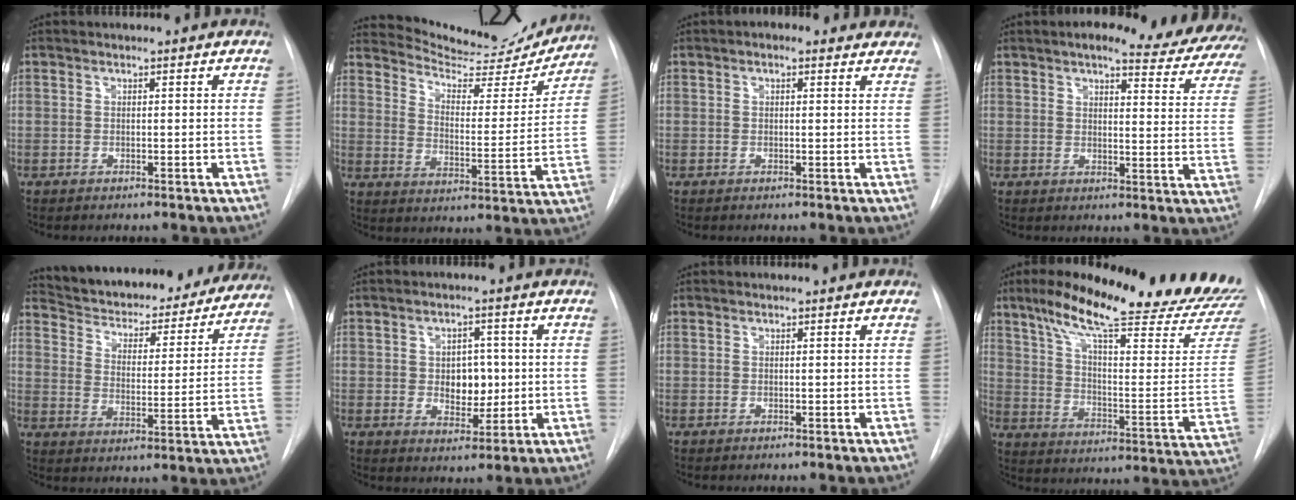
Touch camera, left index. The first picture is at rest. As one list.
[{"total": 17.6, "force": [16.9, 2.8, 3.7], "torque": [-0.052, -0.055, 0.224]}, {"total": 3.6, "force": [2.3, 1.8, 2.0], "torque": [-0.017, 0.014, 0.020]}, {"total": 20.4, "force": [17.7, 3.8, 9.3], "torque": [-0.111, -0.050, 0.186]}, {"total": 25.5, "force": [23.2, 6.8, 8.0], "torque": [-0.126, -0.033, 0.303]}, {"total": 5.3, "force": [-0.4, 3.6, 3.8], "torque": [-0.047, 0.000, 0.003]}, {"total": 0.0}, {"total": 27.4, "force": [23.1, 2.7, 14.4], "torque": [-0.217, -0.074, 0.303]}]